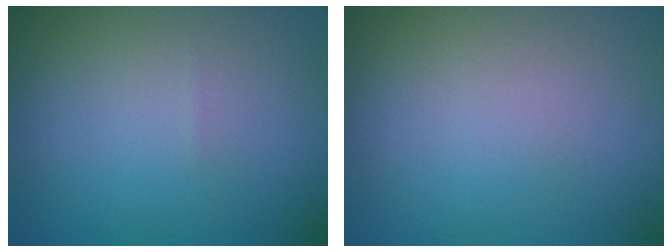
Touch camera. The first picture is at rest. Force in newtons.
{"total": 0.0}